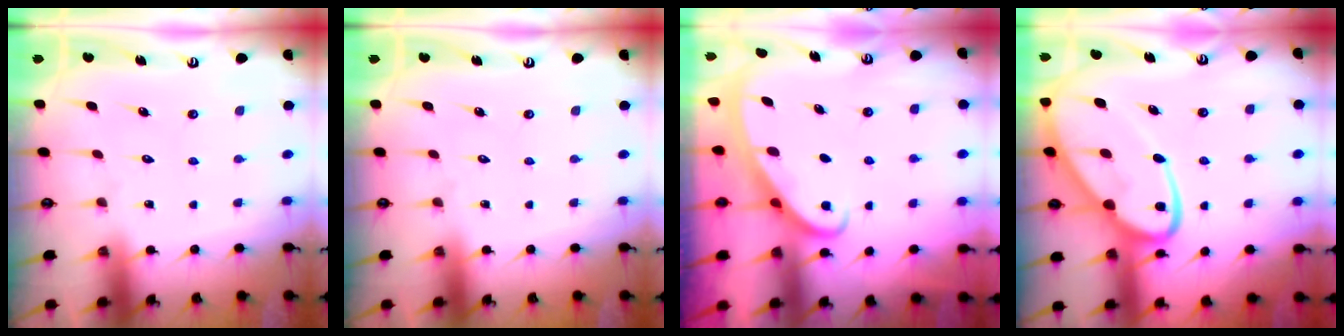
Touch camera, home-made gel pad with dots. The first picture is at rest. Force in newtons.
{"total": 0.0}
{"total": 2.7, "press": 2.6, "slide": 0.3}
{"total": 17.2, "press": 17.1, "slide": 1.4}